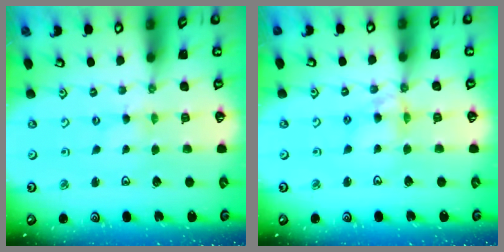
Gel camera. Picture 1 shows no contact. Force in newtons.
{"total": 6.5, "press": 6.5, "slide": 0.7}